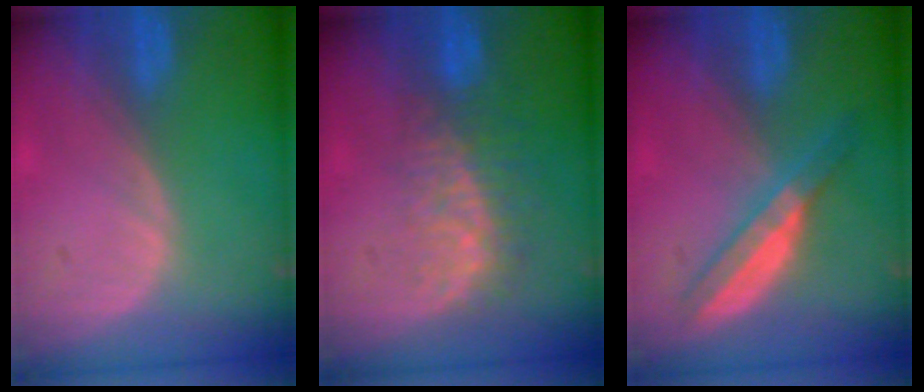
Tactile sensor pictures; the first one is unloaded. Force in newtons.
{"total": 8.3, "press": 7.2, "slide": 4.1}
{"total": 6.2, "press": 5.4, "slide": 3.1}